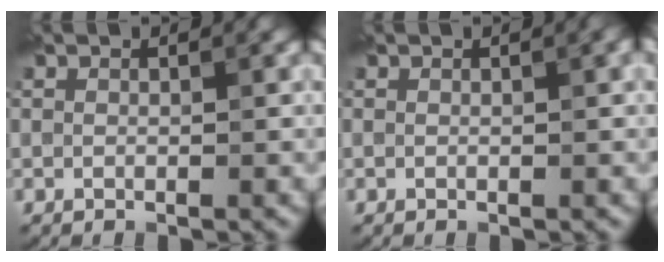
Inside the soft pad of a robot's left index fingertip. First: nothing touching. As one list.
[{"total": 0.8, "force": [0.1, 0.1, 0.8], "torque": [-0.011, 0.002, -0.001]}]